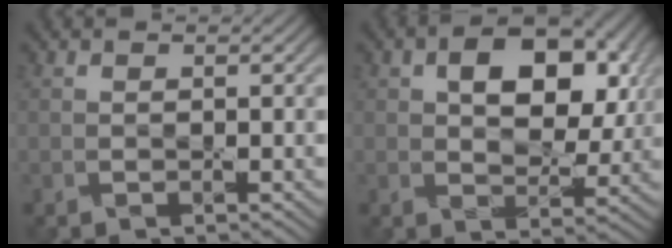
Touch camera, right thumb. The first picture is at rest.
{"total": 10.0, "force": [2.9, 6.2, 7.3], "torque": [-0.110, 0.000, 0.040]}